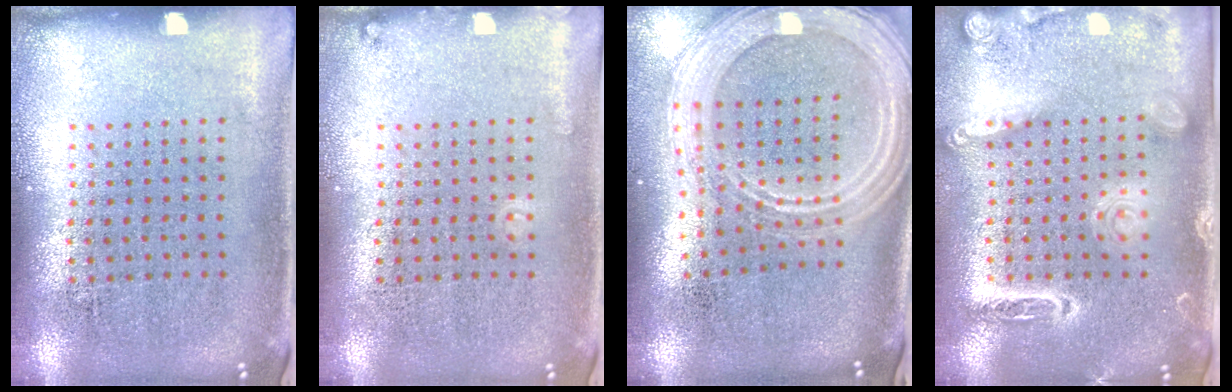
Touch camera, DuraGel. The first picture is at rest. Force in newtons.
{"total": 0.9, "press": 0.8, "slide": 0.2}
{"total": 2.9, "press": 2.3, "slide": 1.7}
{"total": 2.1, "press": 1.9, "slide": 0.9}